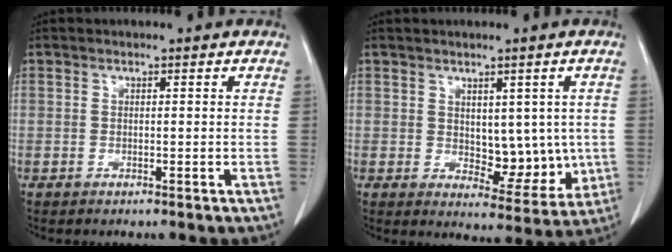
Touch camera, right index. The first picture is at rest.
{"total": 7.6, "force": [0.3, 4.4, 6.2], "torque": [-0.063, -0.006, 0.020]}